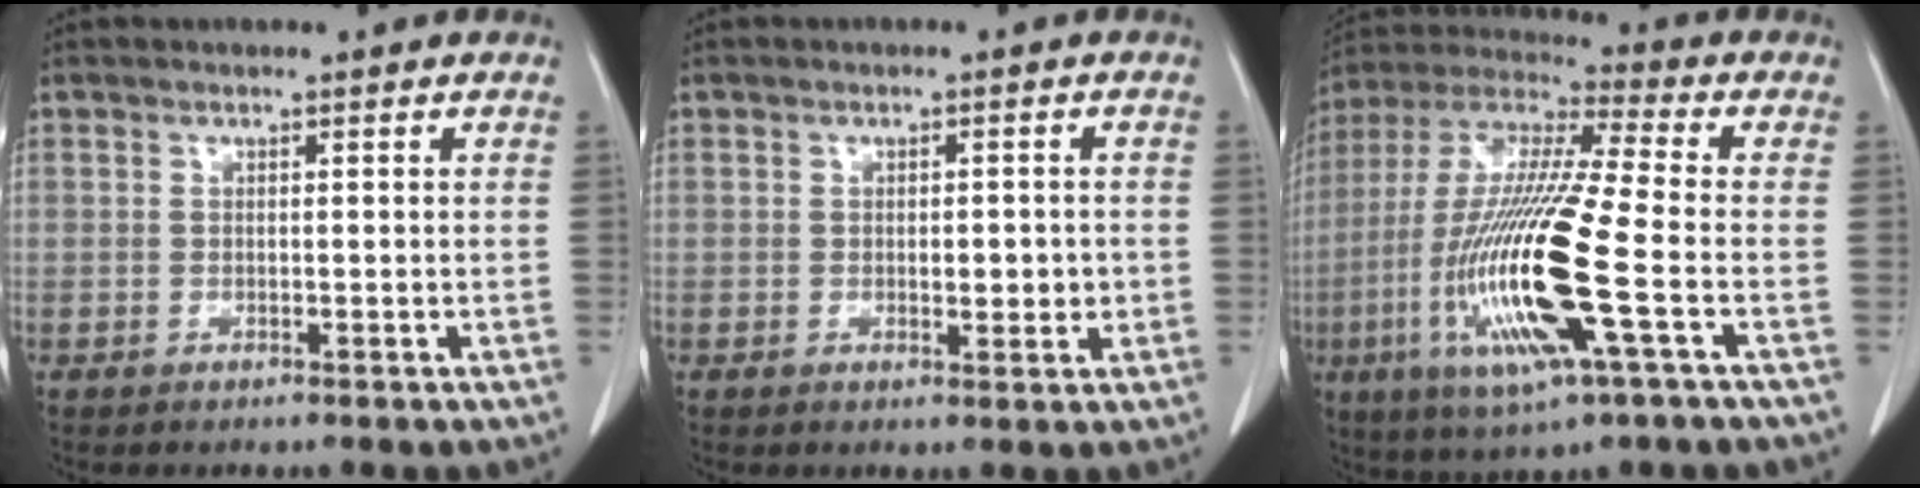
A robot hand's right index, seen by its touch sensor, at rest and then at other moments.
{"total": 3.2, "force": [-0.3, 1.4, 2.8], "torque": [-0.037, 0.000, -0.001]}
{"total": 20.3, "force": [-5.4, 1.5, 19.5], "torque": [-0.421, -0.025, -0.105]}